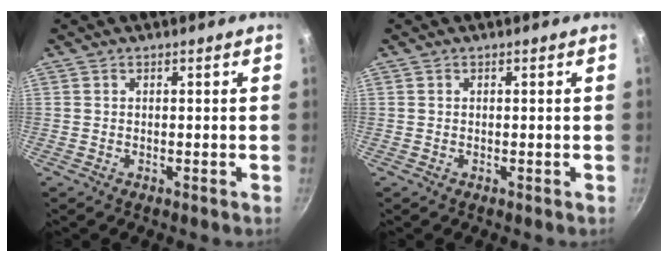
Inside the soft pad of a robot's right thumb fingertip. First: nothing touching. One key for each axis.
{"total": 0.0}